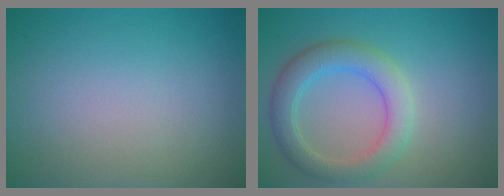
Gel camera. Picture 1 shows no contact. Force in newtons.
{"total": 4.4, "press": 4.4, "slide": 0.1}